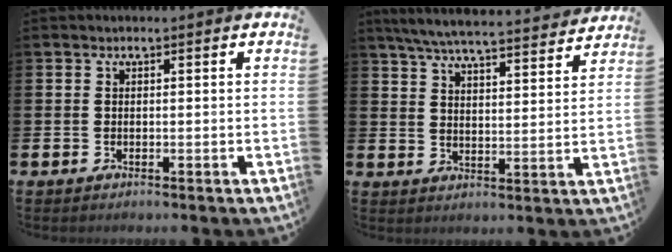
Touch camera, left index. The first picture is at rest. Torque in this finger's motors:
{"motor_torque": [1.01, -1.13, 0.63, 0.21]}